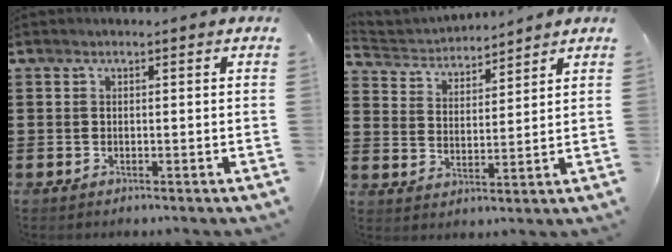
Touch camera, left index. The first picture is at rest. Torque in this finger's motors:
{"motor_torque": [1.12, -1.02, -0.01, 0.05]}